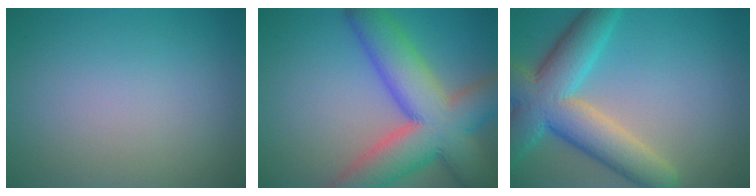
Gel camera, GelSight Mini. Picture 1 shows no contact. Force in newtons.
{"total": 11.8, "press": 11.8, "slide": 0.9}
{"total": 9.1, "press": 9.1, "slide": 0.5}